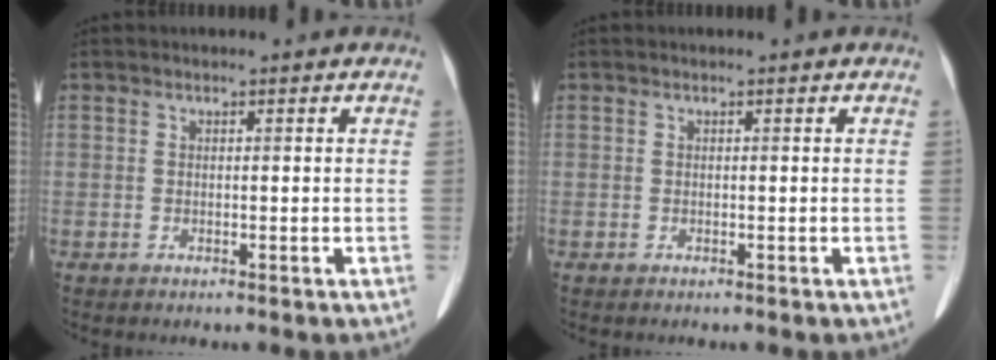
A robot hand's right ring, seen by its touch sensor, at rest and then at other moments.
{"total": 0.0}